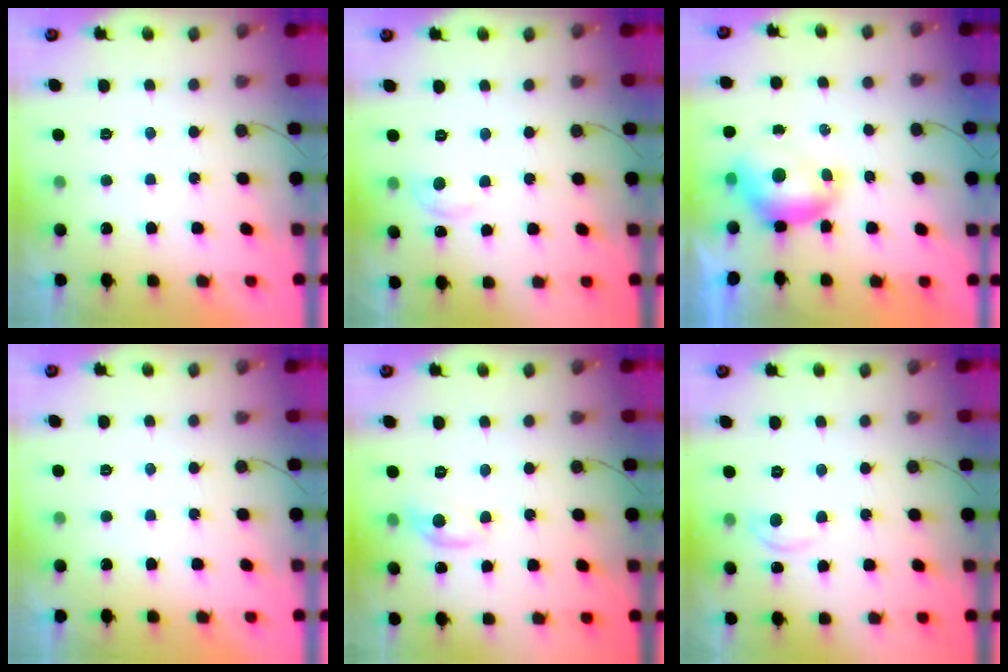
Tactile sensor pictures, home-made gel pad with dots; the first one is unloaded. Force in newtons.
{"total": 5.6, "press": 5.6, "slide": 0.7}
{"total": 7.9, "press": 7.9, "slide": 1.0}
{"total": 0.0}
{"total": 5.5, "press": 5.5, "slide": 0.4}
{"total": 2.8, "press": 2.8, "slide": 0.3}